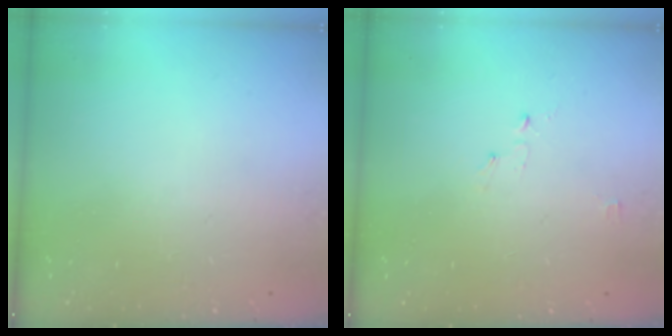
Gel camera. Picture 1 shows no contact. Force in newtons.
{"total": 2.5, "press": 2.5, "slide": 0.3}